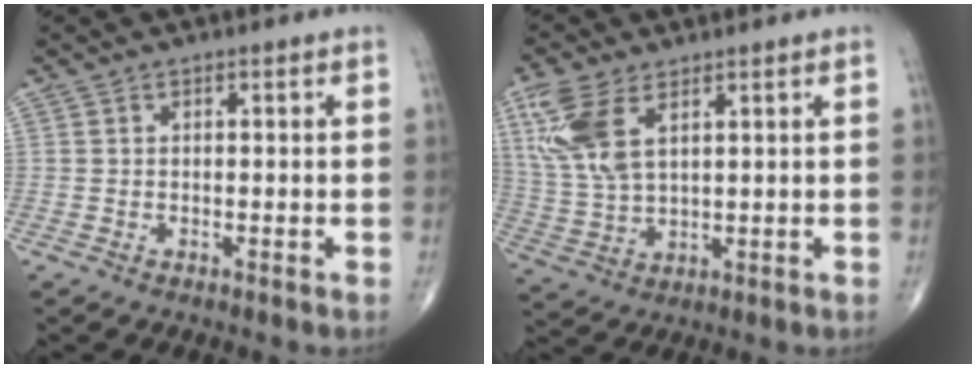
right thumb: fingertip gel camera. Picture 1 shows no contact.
{"total": 10.6, "force": [4.7, 5.2, 8.0], "torque": [-0.188, -0.006, 0.103]}